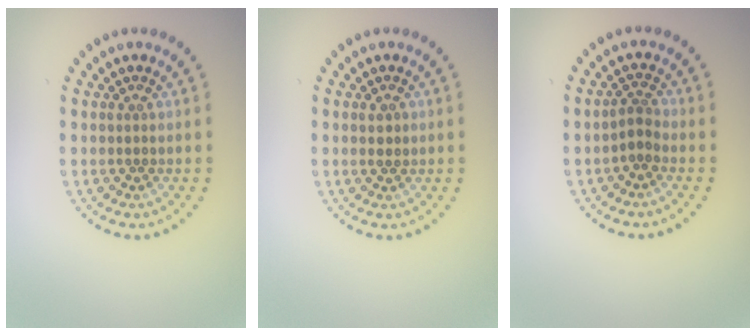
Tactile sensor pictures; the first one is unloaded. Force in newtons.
{"total": 1.0, "press": 1.0, "slide": 0.1}
{"total": 1.7, "press": 1.2, "slide": 1.2}